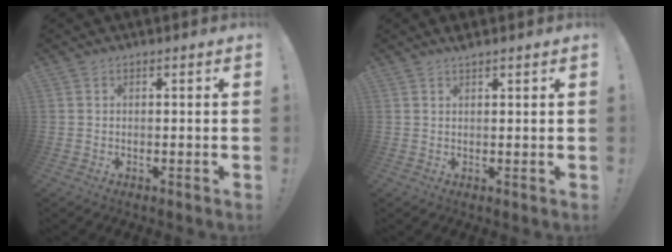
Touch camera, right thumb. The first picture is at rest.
{"total": 1.2, "force": [1.1, -0.2, 0.5], "torque": [-0.018, 0.000, 0.021]}